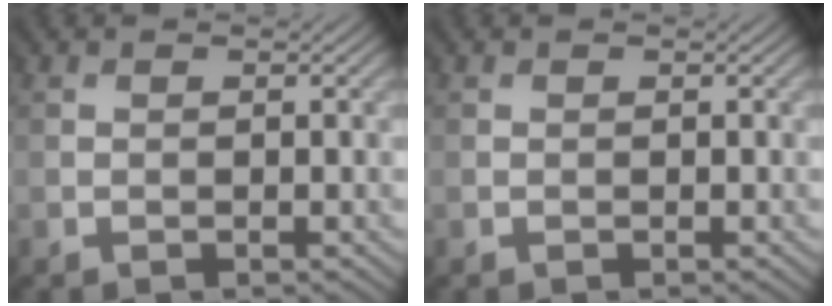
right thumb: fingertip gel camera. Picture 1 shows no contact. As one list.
[{"total": 0.0}]